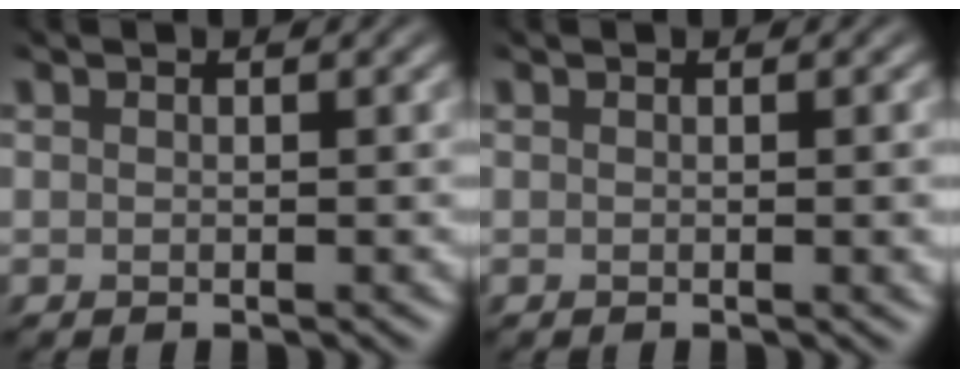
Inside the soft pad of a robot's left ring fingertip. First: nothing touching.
{"total": 2.4, "force": [0.4, 0.9, 2.2], "torque": [-0.019, 0.003, 0.004]}